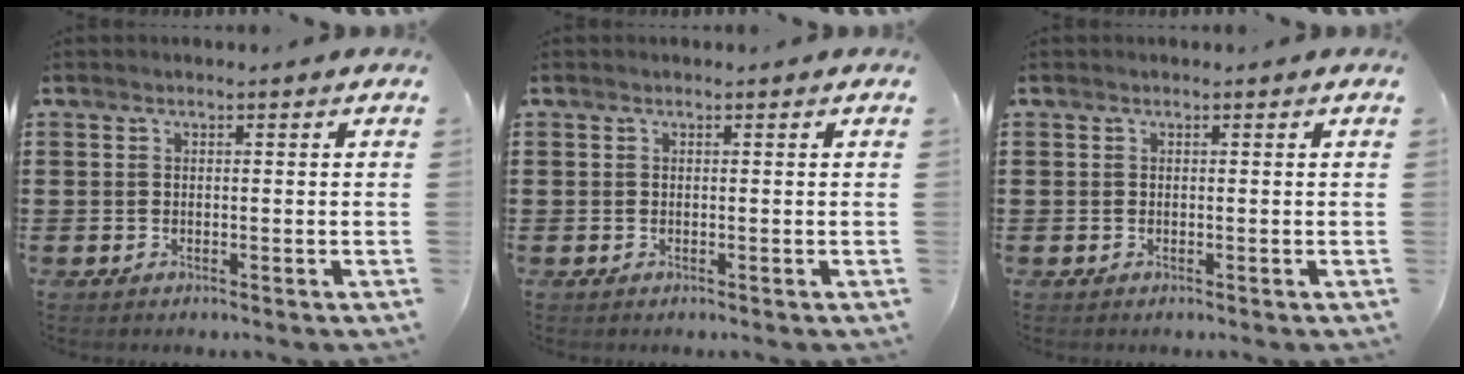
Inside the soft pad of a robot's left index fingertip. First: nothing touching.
{"total": 0.0}
{"total": 0.0}